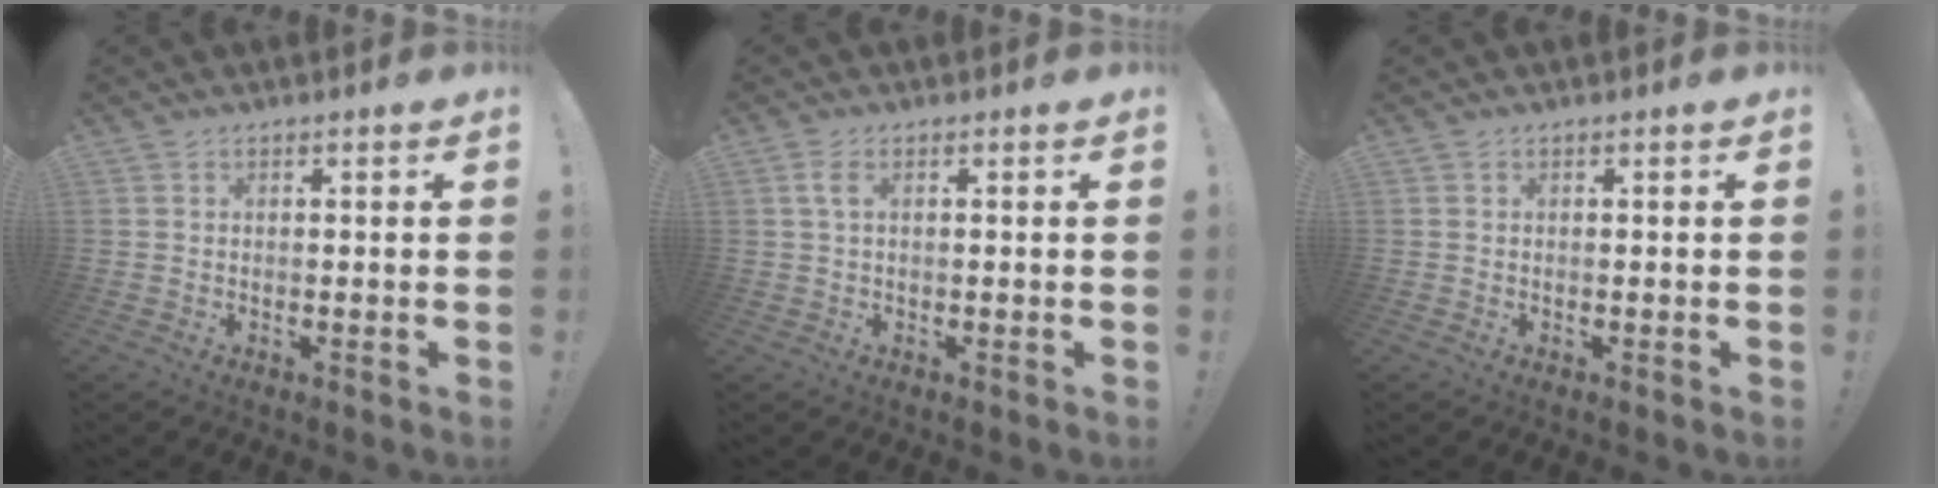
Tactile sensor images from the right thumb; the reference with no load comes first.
{"total": 2.4, "force": [0.7, 0.8, 2.2], "torque": [-0.037, 0.002, 0.010]}
{"total": 0.0}